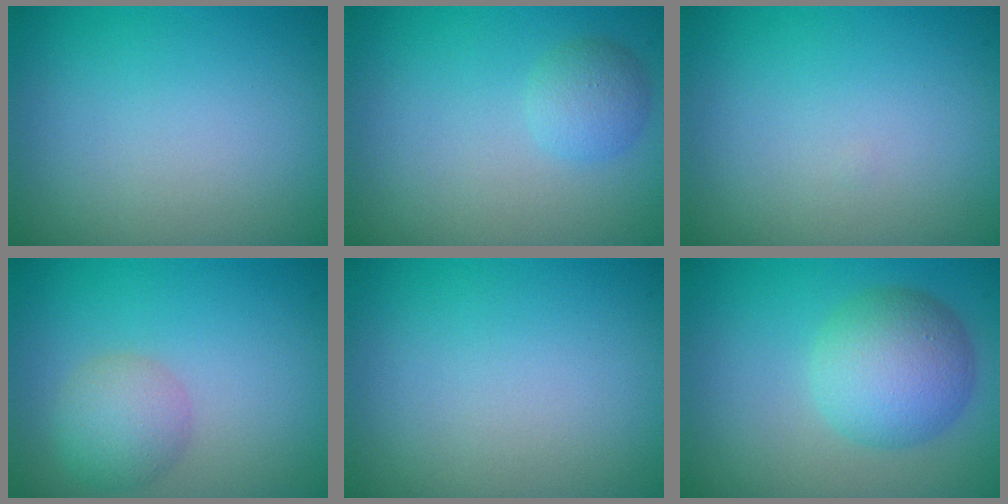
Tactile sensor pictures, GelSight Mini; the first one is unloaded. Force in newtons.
{"total": 1.8, "press": 1.8, "slide": 0.1}
{"total": 0.0}
{"total": 3.0, "press": 3.0, "slide": 0.0}
{"total": 0.0}
{"total": 5.4, "press": 5.4, "slide": 0.0}